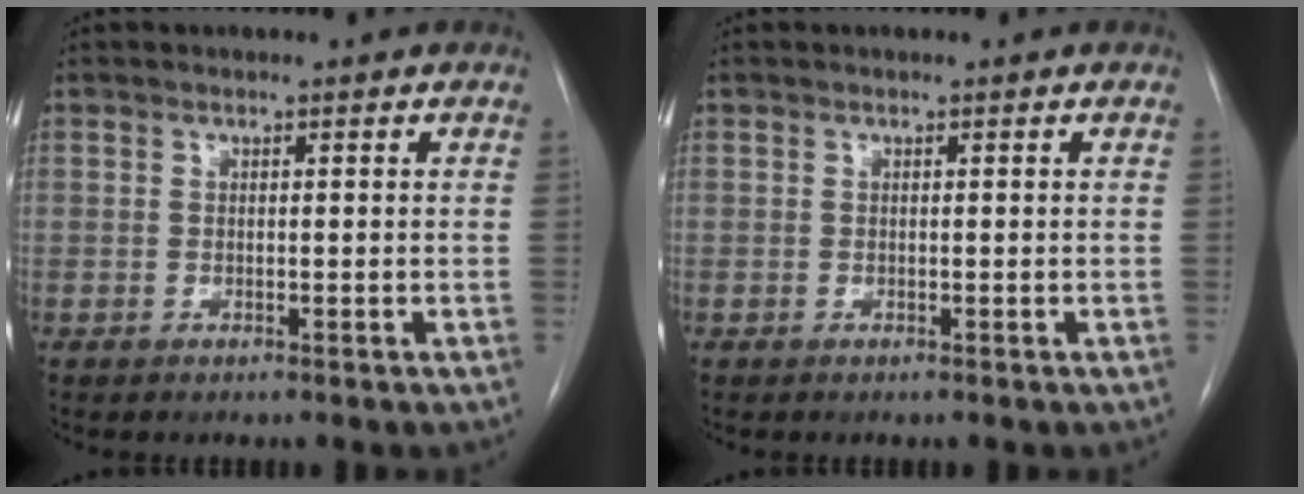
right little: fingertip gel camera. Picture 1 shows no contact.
{"total": 0.0}